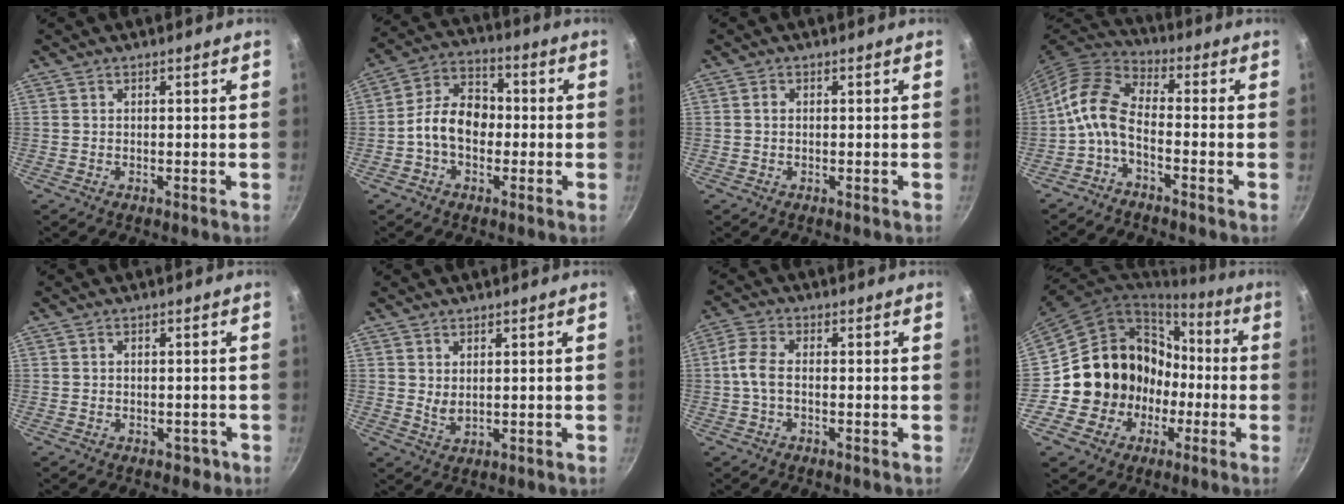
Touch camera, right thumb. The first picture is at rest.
{"total": 10.3, "force": [-1.4, 7.4, 7.0], "torque": [-0.085, 0.036, -0.042]}
{"total": 0.7, "force": [0.0, 0.6, 0.4], "torque": [-0.006, 0.004, 0.000]}
{"total": 9.2, "force": [-2.9, 4.7, 7.3], "torque": [-0.155, 0.041, -0.072]}
{"total": 1.9, "force": [-0.8, 1.5, 0.7], "torque": [0.002, 0.013, -0.001]}
{"total": 2.5, "force": [1.2, 1.3, 1.8], "torque": [-0.030, -0.014, 0.024]}
{"total": 4.6, "force": [-0.7, 2.5, 3.8], "torque": [-0.088, 0.017, -0.024]}
{"total": 16.7, "force": [-2.4, 15.6, 5.5], "torque": [-0.054, 0.063, -0.022]}